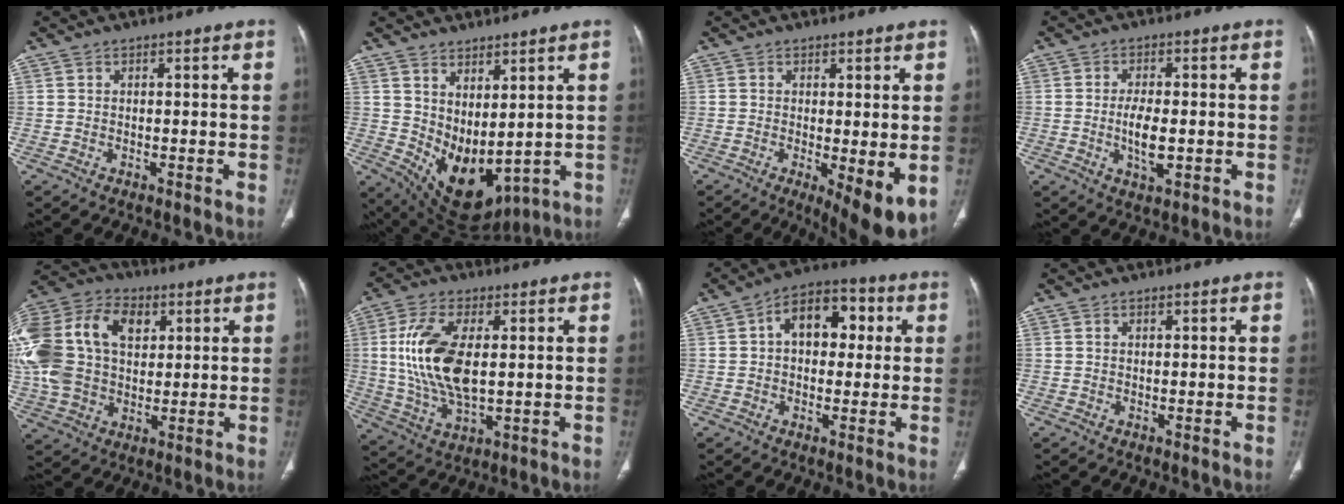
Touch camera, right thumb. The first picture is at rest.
{"total": 12.1, "force": [2.0, 6.5, 10.0], "torque": [-0.151, -0.032, 0.071]}
{"total": 8.3, "force": [-1.4, 2.5, 7.8], "torque": [-0.116, -0.026, -0.017]}
{"total": 6.0, "force": [-0.9, 2.7, 5.3], "torque": [-0.092, -0.006, -0.014]}
{"total": 26.5, "force": [6.5, 18.1, 18.3], "torque": [-0.411, 0.046, 0.126]}
{"total": 15.2, "force": [1.8, 7.5, 13.1], "torque": [-0.267, -0.010, 0.041]}
{"total": 11.2, "force": [2.2, 7.5, 8.1], "torque": [-0.083, 0.026, 0.024]}
{"total": 0.6, "force": [0.2, 0.4, 0.4], "torque": [-0.007, -0.001, 0.004]}